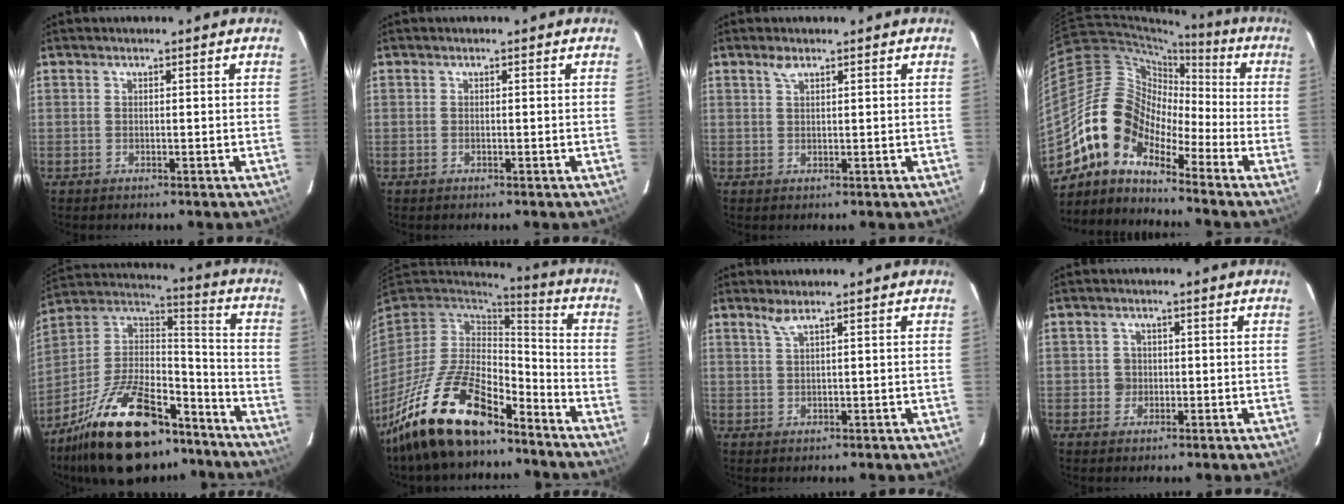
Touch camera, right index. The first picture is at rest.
{"total": 0.0}
{"total": 1.4, "force": [1.0, 0.5, 0.8], "torque": [-0.016, 0.004, 0.018]}
{"total": 11.0, "force": [-7.7, 6.2, 4.8], "torque": [-0.085, 0.033, -0.172]}
{"total": 27.6, "force": [-18.9, 12.0, 16.1], "torque": [-0.309, 0.011, -0.294]}
{"total": 20.8, "force": [-14.7, 7.7, 12.5], "torque": [-0.261, -0.021, -0.262]}
{"total": 1.5, "force": [1.0, -0.4, 1.0], "torque": [-0.020, -0.002, 0.021]}
{"total": 2.2, "force": [-0.3, 2.2, 0.2], "torque": [-0.002, 0.005, -0.004]}